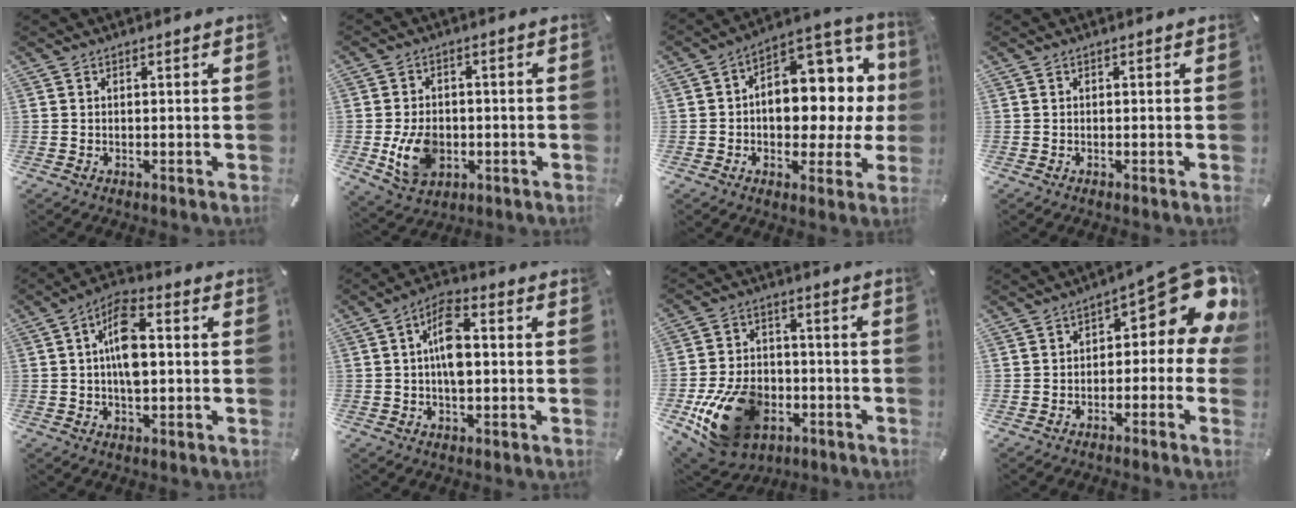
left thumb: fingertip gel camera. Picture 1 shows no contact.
{"total": 9.8, "force": [-1.8, 7.5, 6.0], "torque": [-0.130, 0.002, -0.033]}
{"total": 12.1, "force": [1.8, 8.7, 8.2], "torque": [-0.095, -0.032, 0.037]}
{"total": 0.0}
{"total": 9.2, "force": [0.2, 4.6, 7.9], "torque": [-0.148, 0.011, 0.002]}
{"total": 8.0, "force": [-0.1, 4.1, 6.9], "torque": [-0.122, 0.013, 0.000]}
{"total": 19.4, "force": [-7.4, 13.6, 11.6], "torque": [-0.215, 0.043, -0.113]}
{"total": 13.6, "force": [5.3, 6.2, 10.8], "torque": [-0.131, -0.048, 0.084]}